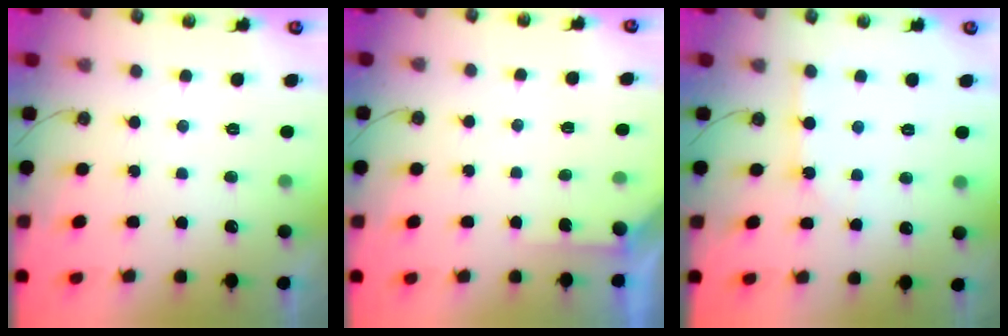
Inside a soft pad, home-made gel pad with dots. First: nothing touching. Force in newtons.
{"total": 2.8, "press": 2.8, "slide": 0.2}
{"total": 2.6, "press": 2.6, "slide": 0.4}